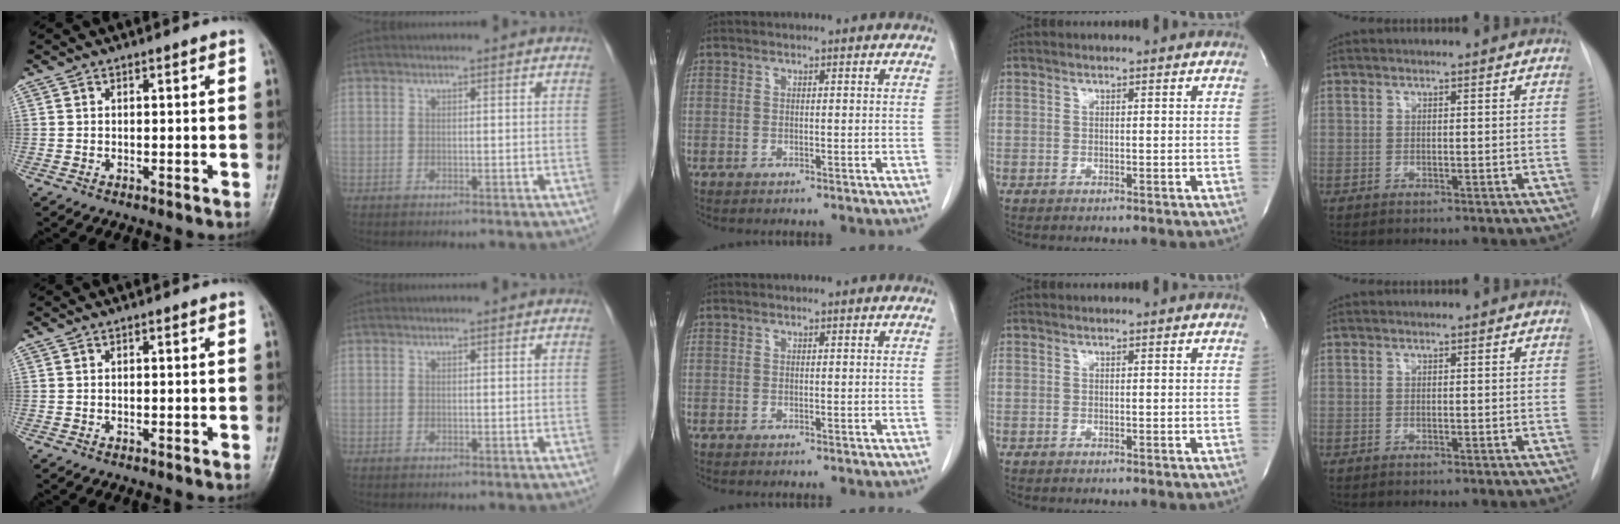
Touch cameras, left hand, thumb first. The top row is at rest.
{}